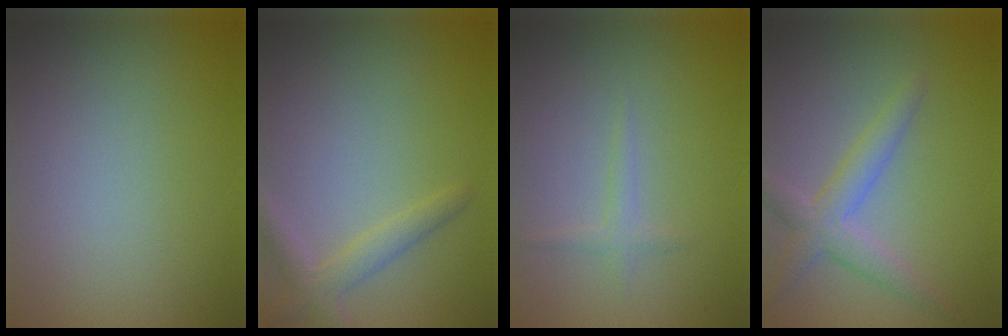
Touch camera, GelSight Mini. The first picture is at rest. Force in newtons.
{"total": 2.4, "press": 2.3, "slide": 0.1}
{"total": 1.0, "press": 1.0, "slide": 0.1}
{"total": 3.2, "press": 3.2, "slide": 0.1}